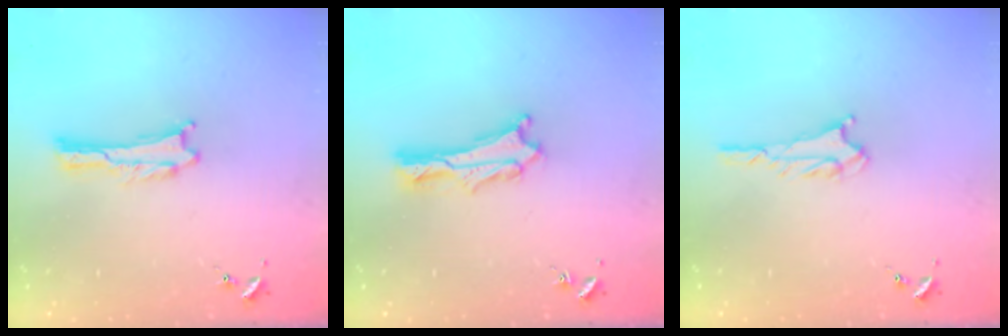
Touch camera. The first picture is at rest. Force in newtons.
{"total": 2.0, "press": 2.0, "slide": 0.2}
{"total": 1.6, "press": 1.6, "slide": 0.1}